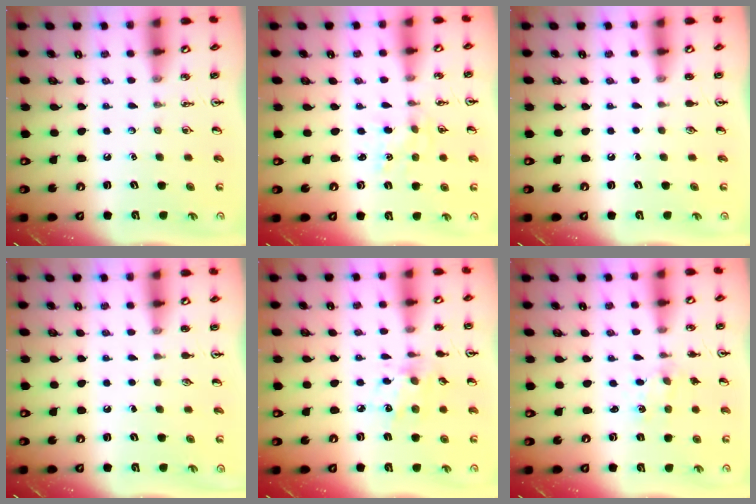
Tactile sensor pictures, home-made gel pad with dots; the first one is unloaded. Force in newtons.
{"total": 1.8, "press": 1.8, "slide": 0.2}
{"total": 0.0}
{"total": 0.0}
{"total": 6.3, "press": 6.1, "slide": 1.6}
{"total": 0.0}